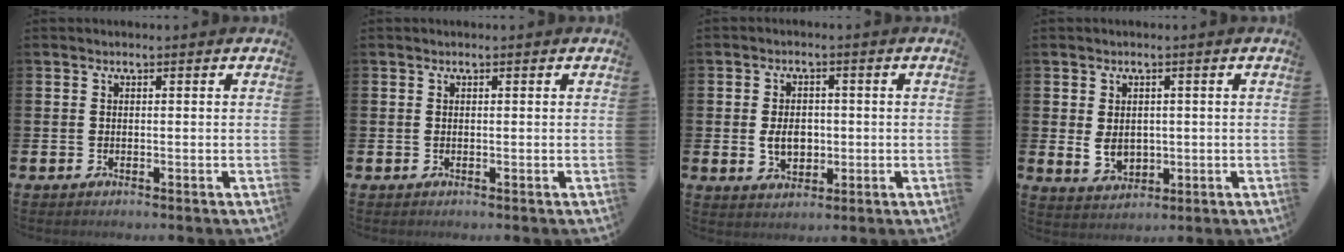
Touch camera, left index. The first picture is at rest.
{"total": 0.0}
{"total": 4.1, "force": [-0.2, 2.9, 2.8], "torque": [-0.035, 0.000, -0.010]}
{"total": 3.2, "force": [0.5, 2.4, 2.1], "torque": [-0.021, -0.002, 0.003]}